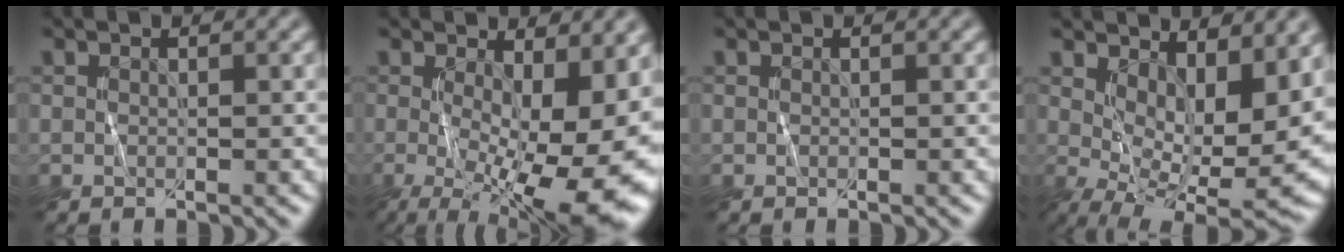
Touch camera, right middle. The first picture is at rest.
{"total": 15.4, "force": [-2.1, 6.2, 13.9], "torque": [-0.189, -0.028, -0.012]}
{"total": 0.0}
{"total": 11.4, "force": [2.9, 5.4, 9.6], "torque": [-0.142, -0.019, 0.062]}